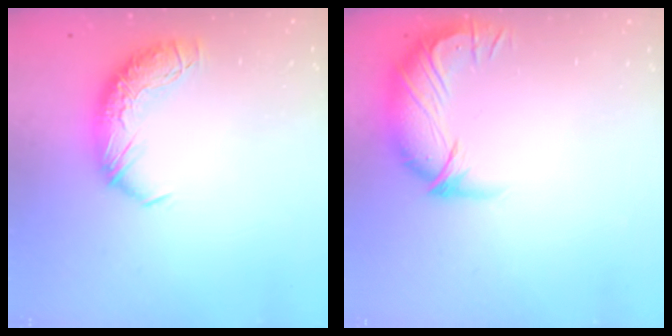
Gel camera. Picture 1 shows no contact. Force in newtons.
{"total": 2.9, "press": 0.1, "slide": 2.9}